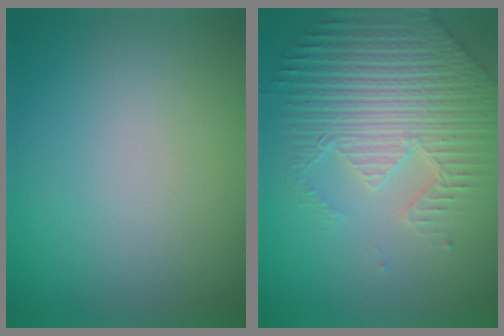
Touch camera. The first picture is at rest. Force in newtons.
{"total": 6.5, "press": 5.3, "slide": 3.8}